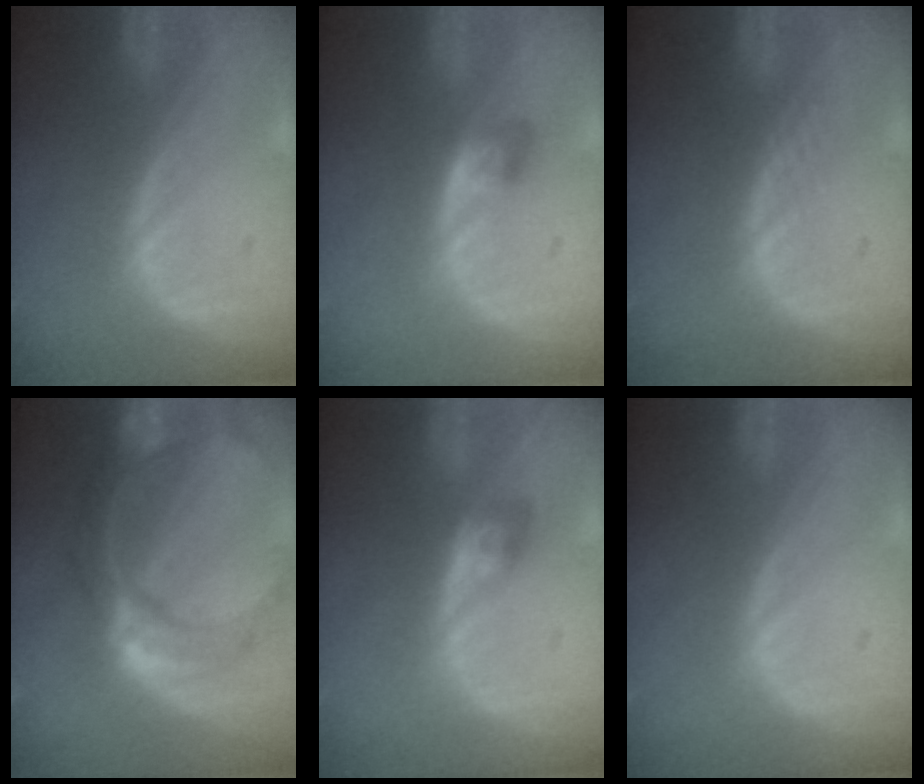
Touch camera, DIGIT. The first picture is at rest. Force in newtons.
{"total": 2.8, "press": 2.5, "slide": 1.2}
{"total": 1.0, "press": 1.0, "slide": 0.1}
{"total": 11.0, "press": 9.2, "slide": 6.0}
{"total": 3.0, "press": 2.6, "slide": 1.4}
{"total": 0.0}